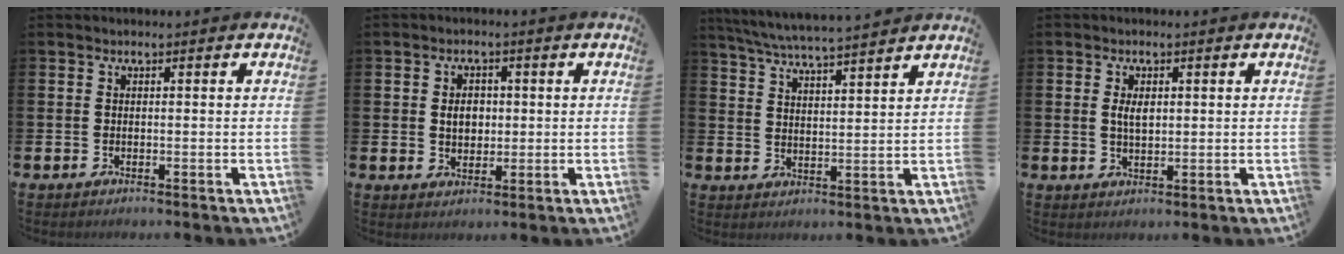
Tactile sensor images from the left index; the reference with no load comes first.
{"total": 3.3, "force": [0.5, 2.5, 2.0], "torque": [-0.020, 0.002, 0.000]}
{"total": 6.0, "force": [5.8, -0.2, 1.4], "torque": [-0.051, -0.034, 0.103]}
{"total": 2.5, "force": [0.8, 1.3, 1.9], "torque": [-0.023, -0.001, 0.009]}